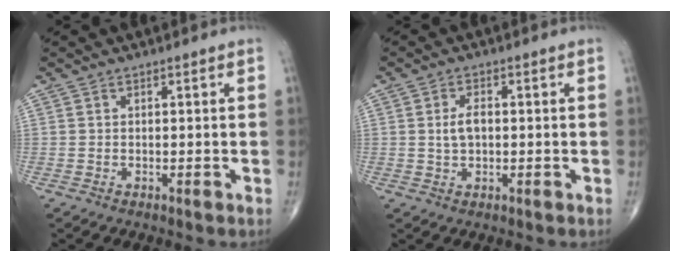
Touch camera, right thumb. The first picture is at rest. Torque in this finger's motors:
{"motor_torque": [0.02, -0.09, 0.45, 0.12, 0.00]}